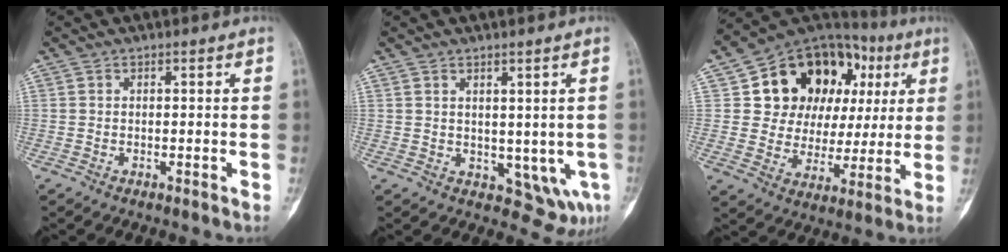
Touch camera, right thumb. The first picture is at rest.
{"total": 6.1, "force": [0.6, 3.8, 4.7], "torque": [-0.038, -0.017, 0.025]}
{"total": 22.4, "force": [7.0, 16.3, 13.7], "torque": [-0.141, 0.029, 0.117]}